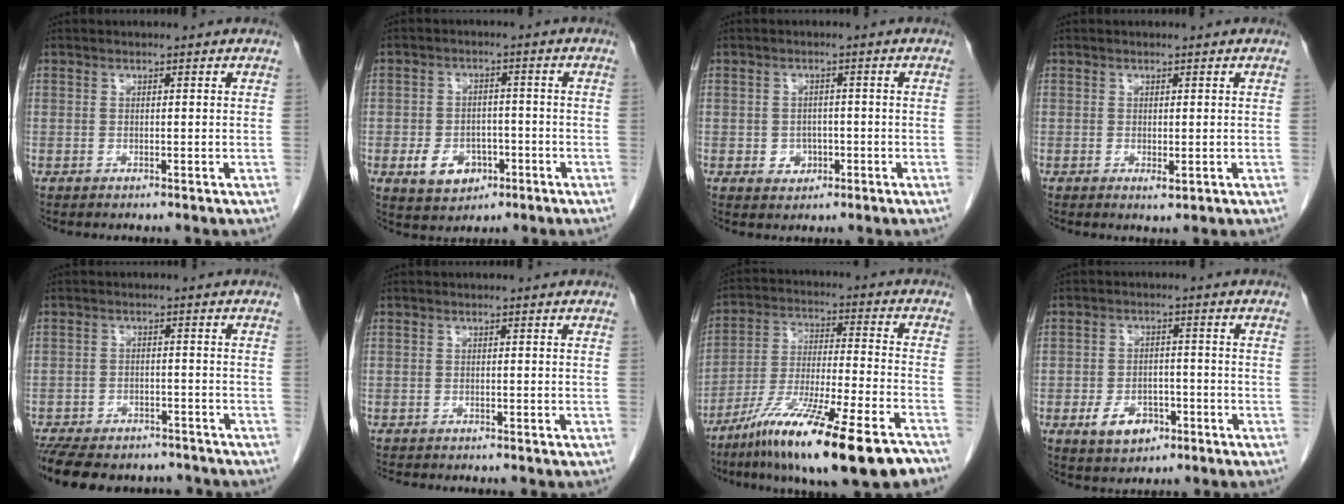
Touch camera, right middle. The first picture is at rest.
{"total": 6.3, "force": [-2.6, 4.5, 3.6], "torque": [-0.066, 0.005, -0.031]}
{"total": 2.8, "force": [-0.9, 2.3, 1.3], "torque": [-0.017, 0.003, -0.005]}
{"total": 1.1, "force": [-0.2, 0.3, 1.1], "torque": [-0.018, -0.006, 0.000]}
{"total": 16.5, "force": [-13.8, 6.5, 6.2], "torque": [-0.164, -0.013, -0.186]}
{"total": 3.2, "force": [-2.9, 0.5, 1.2], "torque": [-0.021, -0.009, -0.043]}
{"total": 20.5, "force": [-14.0, 1.1, 15.0], "torque": [-0.235, -0.044, -0.239]}
{"total": 5.7, "force": [-2.8, 3.6, 3.5], "torque": [-0.064, 0.001, -0.038]}